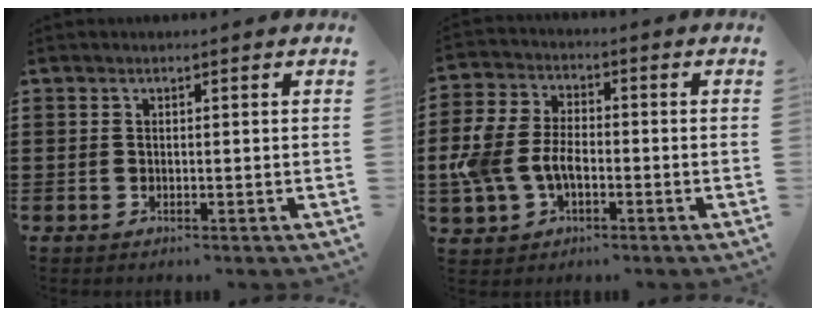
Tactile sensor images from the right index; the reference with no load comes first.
{"total": 7.2, "force": [-2.0, 4.8, 4.9], "torque": [-0.139, -0.001, -0.047]}